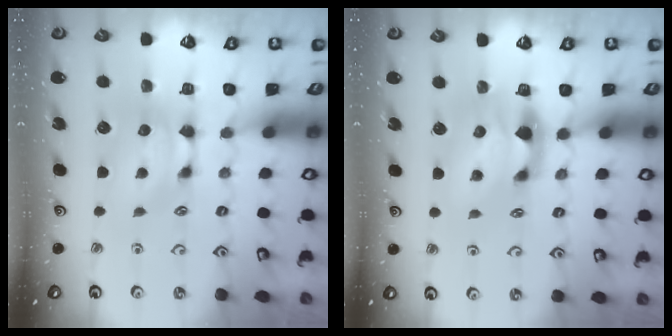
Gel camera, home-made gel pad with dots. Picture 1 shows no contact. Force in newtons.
{"total": 3.0, "press": 2.6, "slide": 1.4}